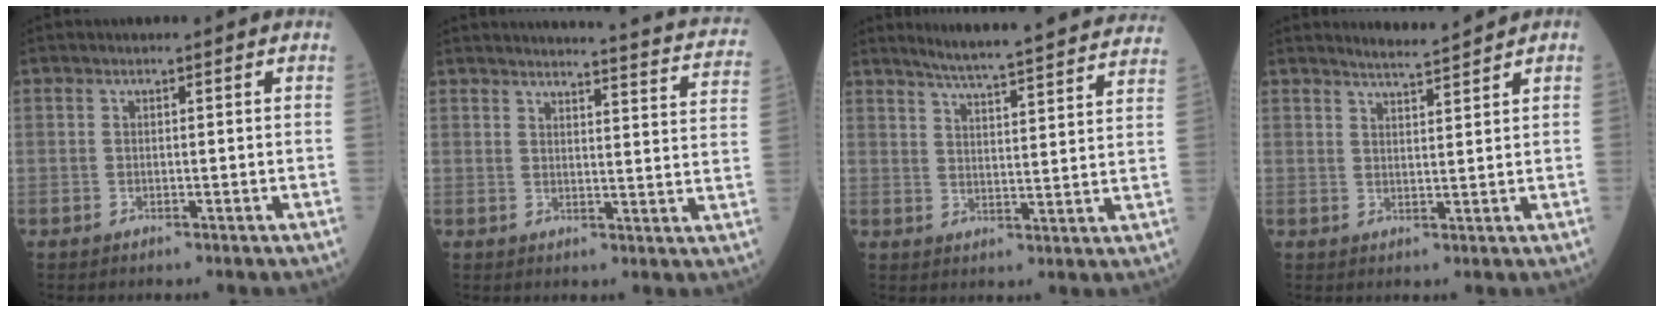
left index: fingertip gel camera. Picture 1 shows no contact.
{"total": 18.6, "force": [18.0, 0.8, 4.9], "torque": [-0.057, -0.072, 0.188]}
{"total": 23.2, "force": [21.8, 0.5, 8.1], "torque": [-0.119, -0.043, 0.265]}
{"total": 3.2, "force": [3.1, -0.6, 0.4], "torque": [-0.010, 0.000, 0.055]}